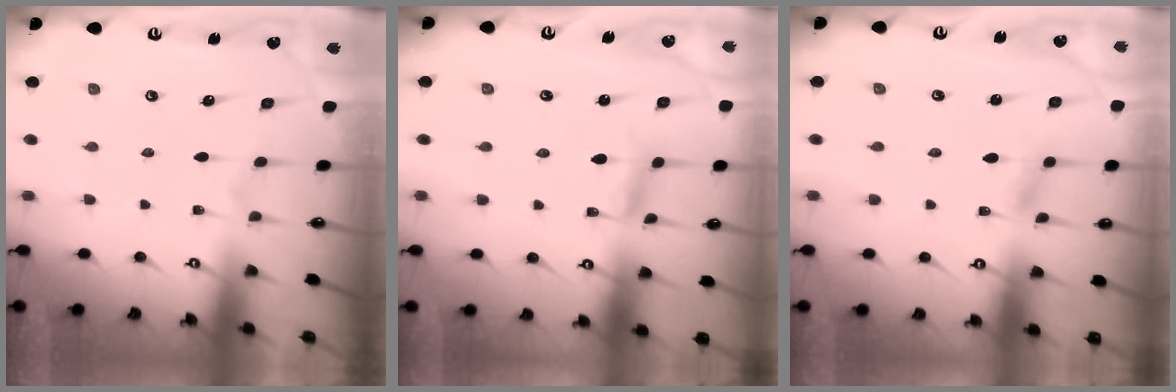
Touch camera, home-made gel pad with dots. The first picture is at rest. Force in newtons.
{"total": 2.2, "press": 2.2, "slide": 0.2}
{"total": 1.7, "press": 1.7, "slide": 0.1}